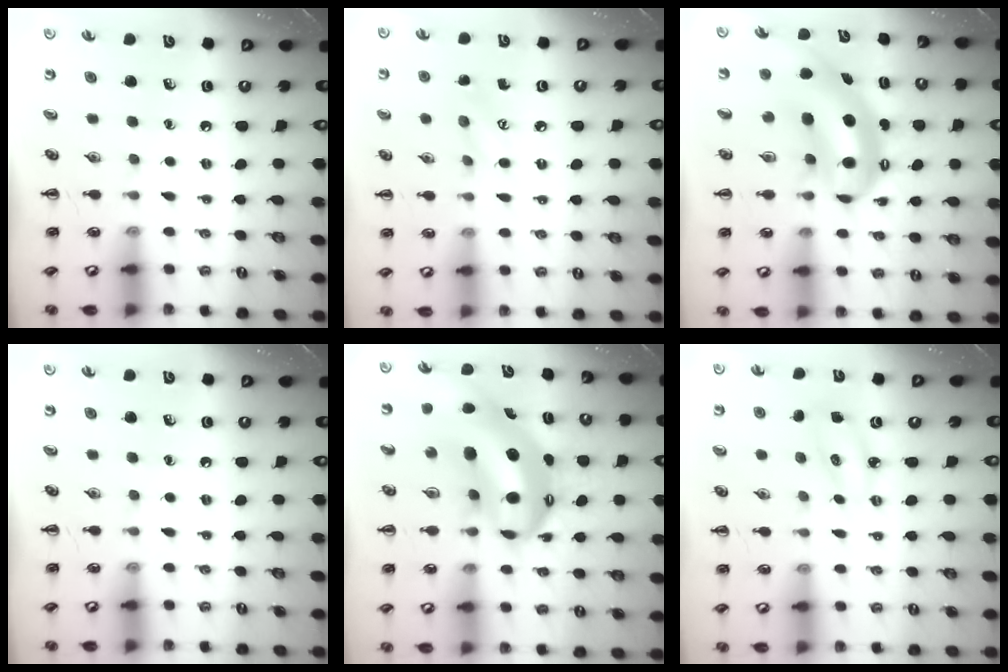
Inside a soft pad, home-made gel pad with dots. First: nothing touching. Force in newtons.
{"total": 6.5, "press": 6.4, "slide": 1.5}
{"total": 7.5, "press": 7.3, "slide": 1.8}
{"total": 0.0}
{"total": 13.6, "press": 13.3, "slide": 2.8}
{"total": 4.1, "press": 4.0, "slide": 0.9}